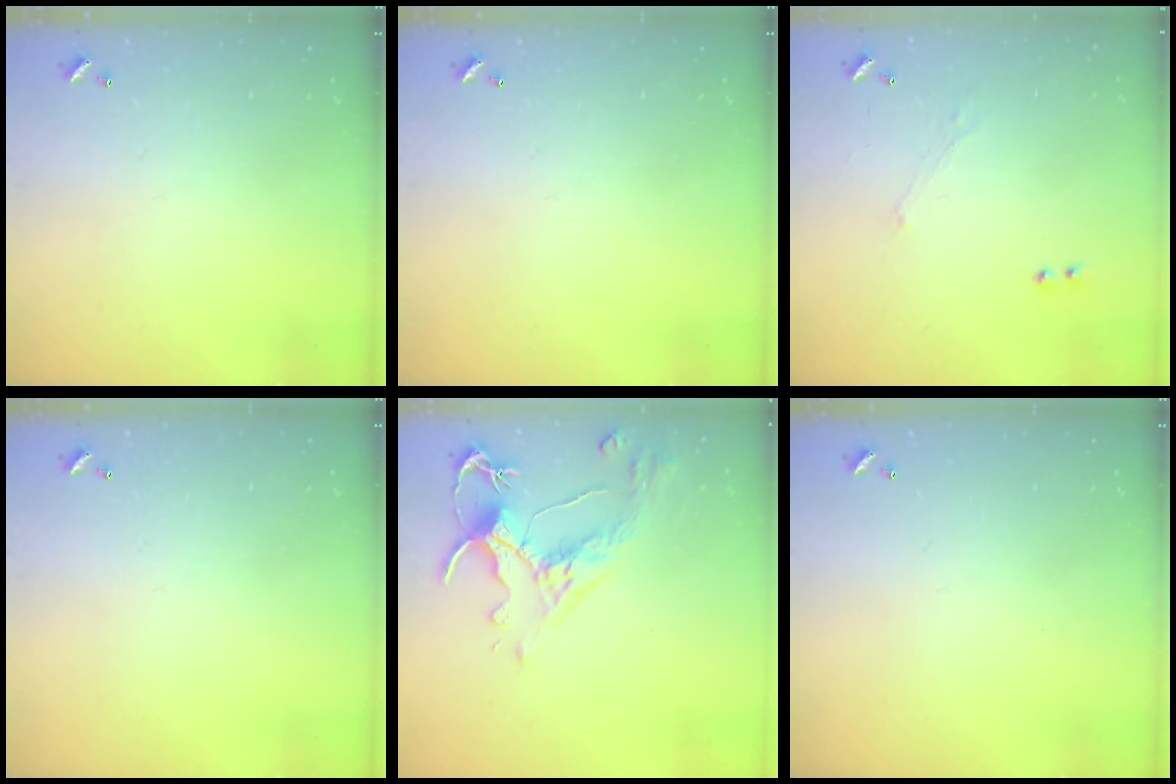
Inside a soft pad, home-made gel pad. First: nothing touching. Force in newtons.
{"total": 0.0}
{"total": 1.0, "press": 0.9, "slide": 0.5}
{"total": 0.0}
{"total": 3.5, "press": 3.2, "slide": 1.5}
{"total": 0.0}